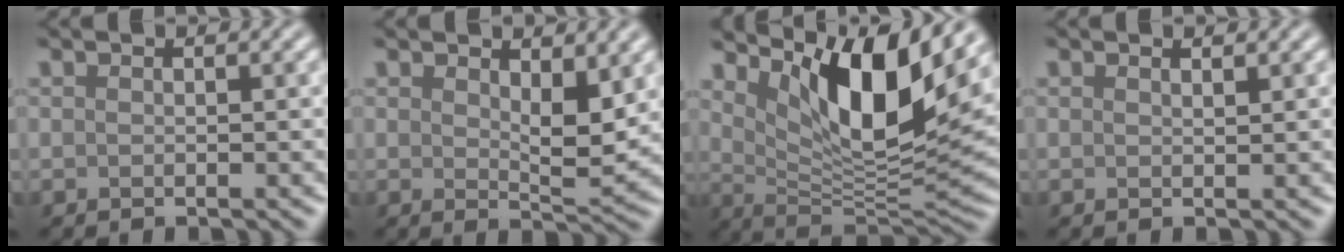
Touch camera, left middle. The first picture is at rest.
{"total": 3.8, "force": [1.4, 1.4, 3.2], "torque": [-0.053, -0.007, 0.026]}
{"total": 10.2, "force": [4.7, 3.2, 8.5], "torque": [-0.139, -0.019, 0.089]}
{"total": 0.6, "force": [0.5, 0.1, 0.2], "torque": [-0.002, 0.000, 0.010]}